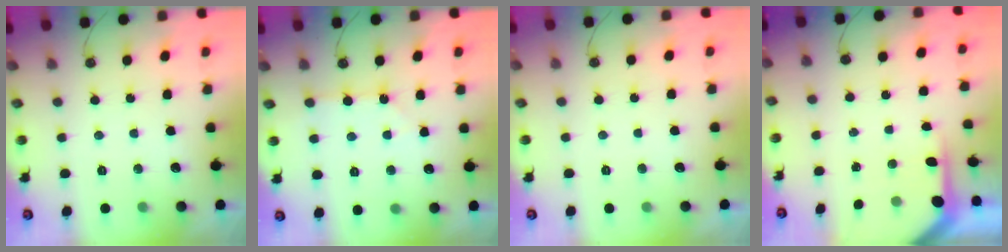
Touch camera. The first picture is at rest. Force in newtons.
{"total": 1.9, "press": 1.8, "slide": 0.4}
{"total": 0.0}
{"total": 4.3, "press": 4.3, "slide": 0.5}